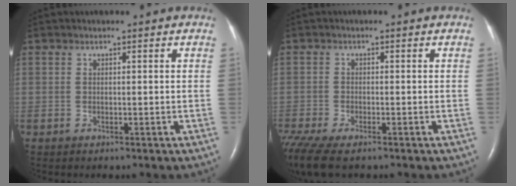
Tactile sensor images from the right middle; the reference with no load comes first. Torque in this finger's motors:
{"motor_torque": [0.70, -0.67, 0.39, 0.13]}